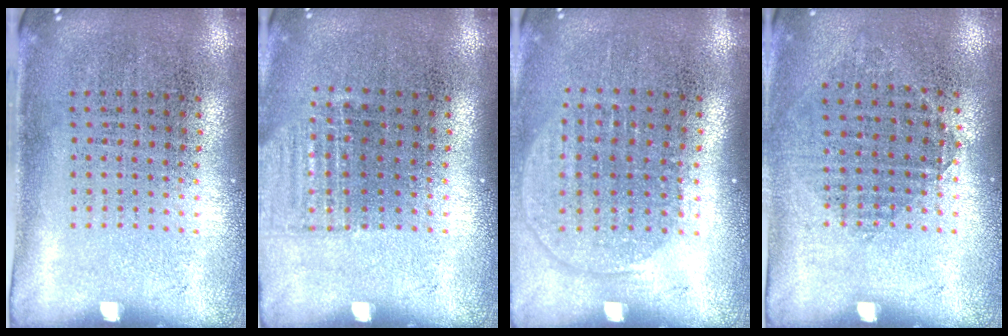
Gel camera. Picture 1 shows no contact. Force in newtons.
{"total": 0.9, "press": 0.9, "slide": 0.3}
{"total": 1.4, "press": 1.2, "slide": 0.7}
{"total": 0.8, "press": 0.8, "slide": 0.3}